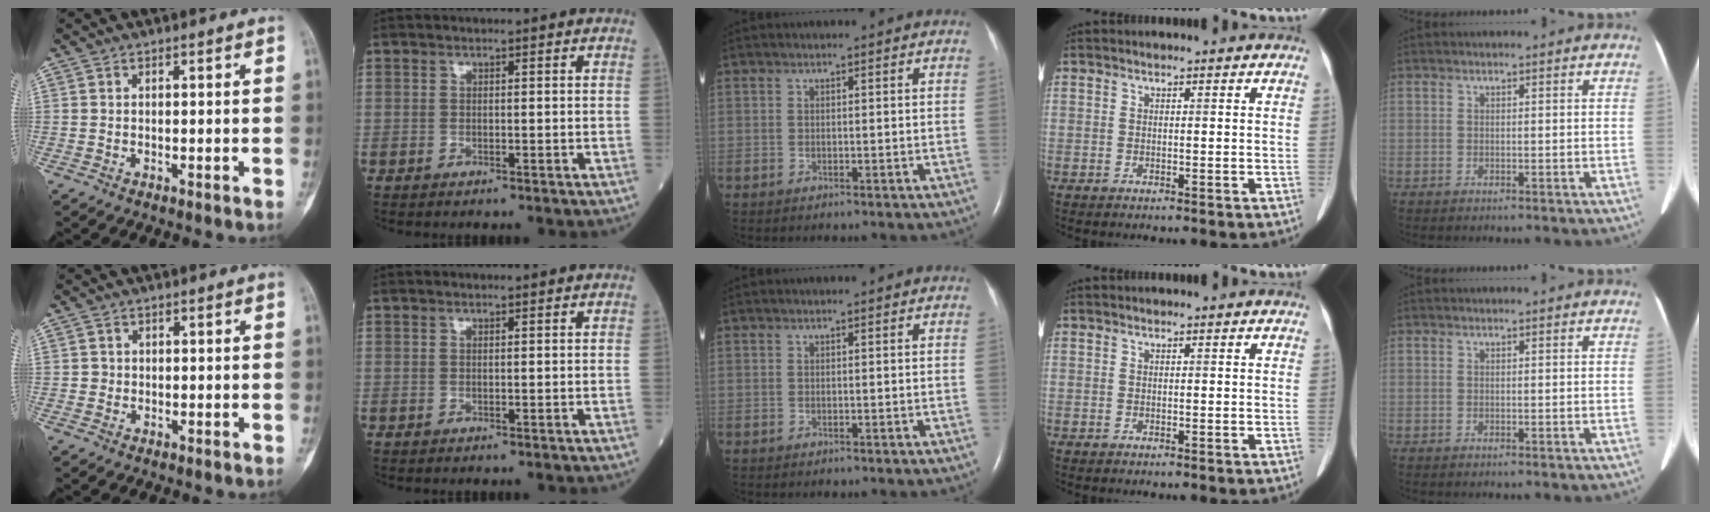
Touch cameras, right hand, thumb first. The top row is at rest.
{"thumb": {"total": 1.0, "force": [0.0, 1.0, 0.0], "torque": [0.007, 0.005, -0.001]}}